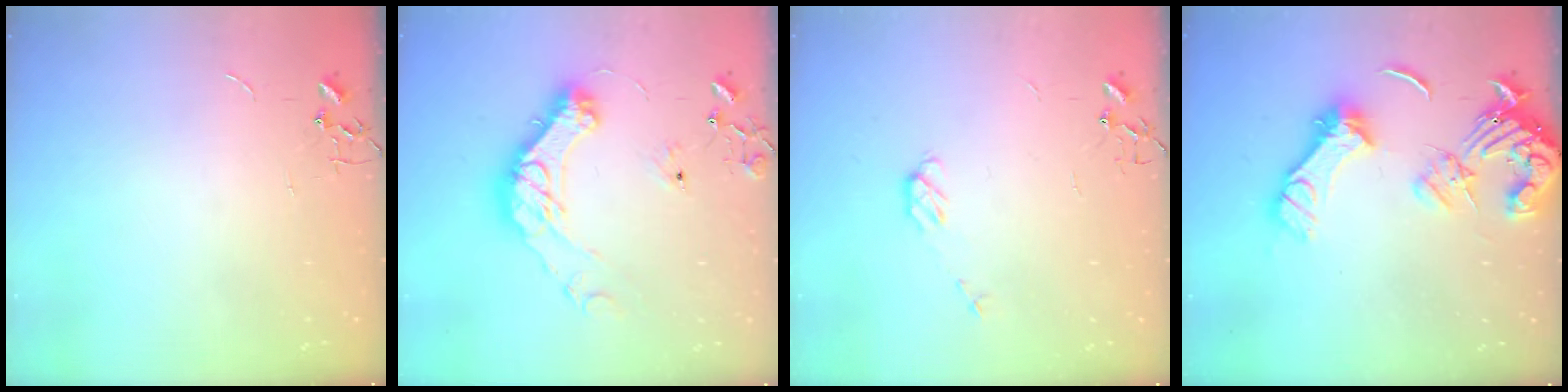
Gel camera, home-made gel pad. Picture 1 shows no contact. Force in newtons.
{"total": 17.4, "press": 17.2, "slide": 2.4}
{"total": 5.1, "press": 5.0, "slide": 0.8}
{"total": 16.5, "press": 16.3, "slide": 2.2}